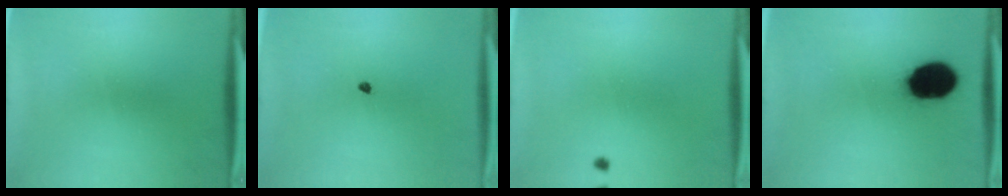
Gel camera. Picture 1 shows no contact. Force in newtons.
{"total": 0.7}
{"total": 0.5}
{"total": 15.3}